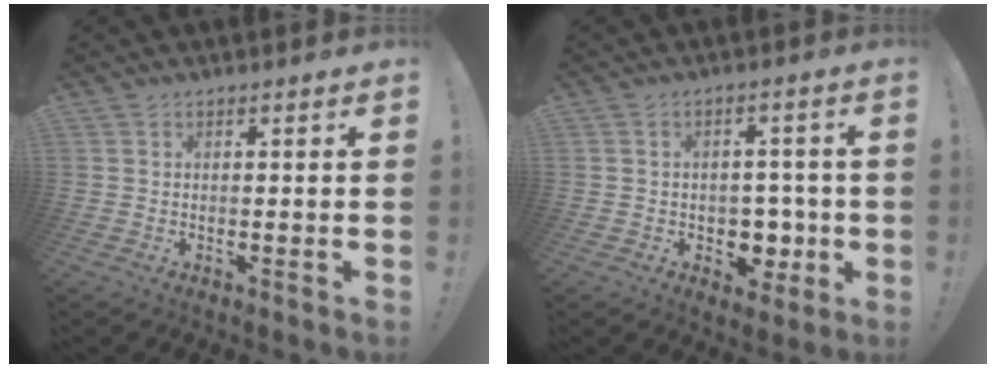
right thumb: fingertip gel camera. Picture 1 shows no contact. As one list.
[{"total": 6.9, "force": [-1.0, 6.3, 2.7], "torque": [-0.029, 0.007, -0.006]}]